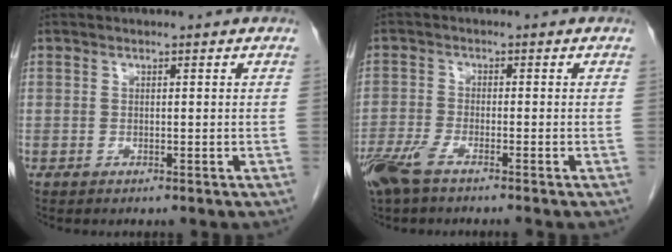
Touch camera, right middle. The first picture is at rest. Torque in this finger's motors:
{"motor_torque": [0.70, -0.60, 0.12, 0.05]}